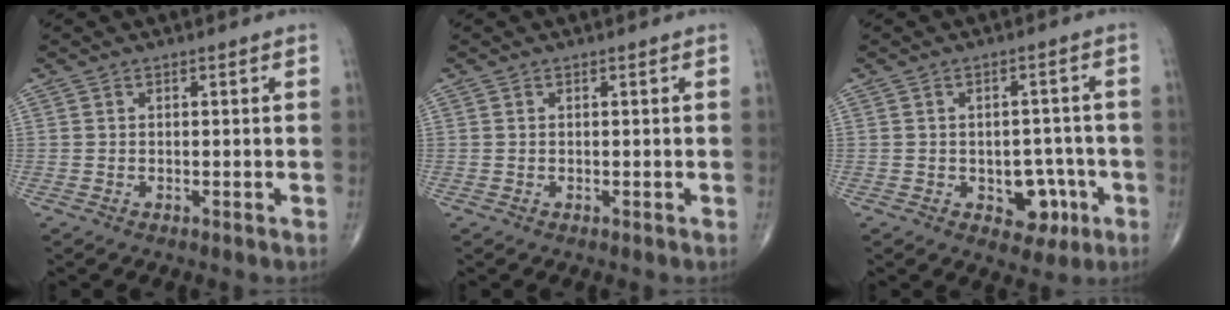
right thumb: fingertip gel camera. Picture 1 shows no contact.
{"total": 0.0}
{"total": 6.9, "force": [-2.4, 4.8, 4.3], "torque": [-0.016, 0.020, -0.022]}